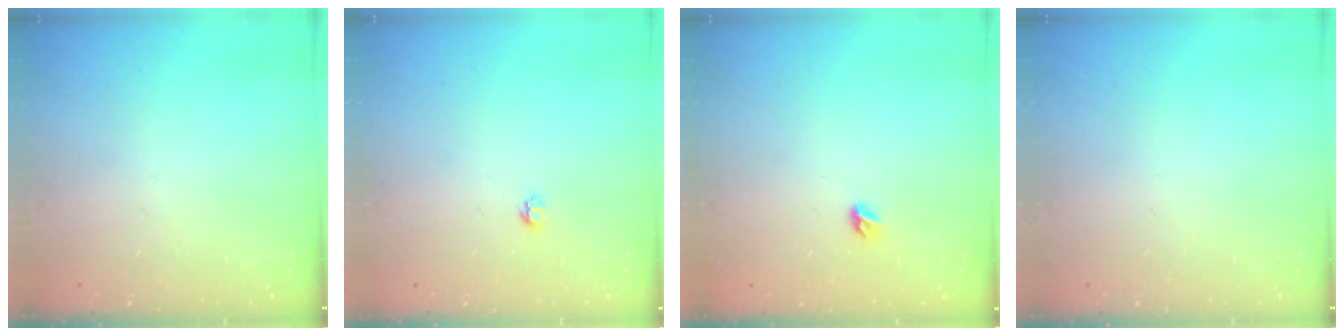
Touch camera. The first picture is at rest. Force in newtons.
{"total": 2.7, "press": 2.7, "slide": 0.4}
{"total": 3.8, "press": 3.8, "slide": 0.7}
{"total": 0.0}